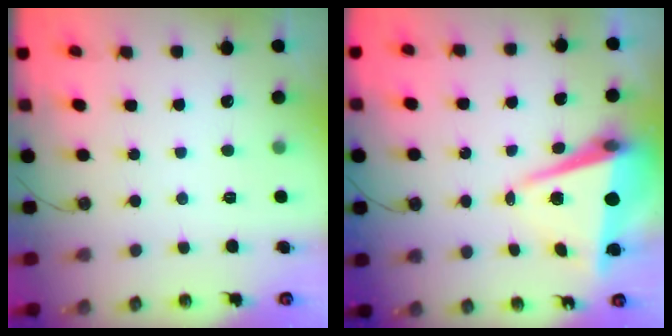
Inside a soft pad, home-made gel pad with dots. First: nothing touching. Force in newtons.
{"total": 8.6, "press": 8.1, "slide": 3.0}